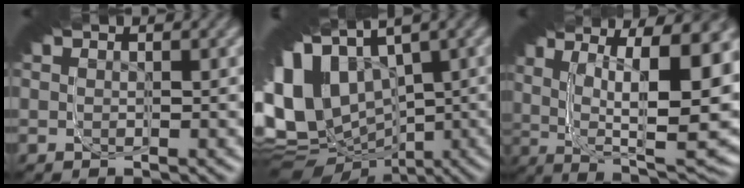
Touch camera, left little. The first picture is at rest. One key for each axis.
{"total": 16.6, "fx": -3.1, "fy": 11.5, "fz": 11.7, "tx": -0.220, "ty": -0.020, "tz": -0.053}
{"total": 19.6, "fx": 2.1, "fy": 11.9, "fz": 15.4, "tx": -0.241, "ty": 0.015, "tz": 0.013}